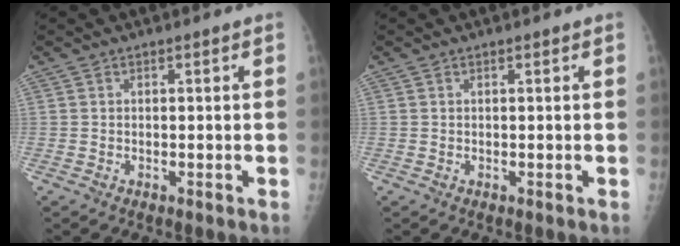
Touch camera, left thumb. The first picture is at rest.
{"total": 0.0}